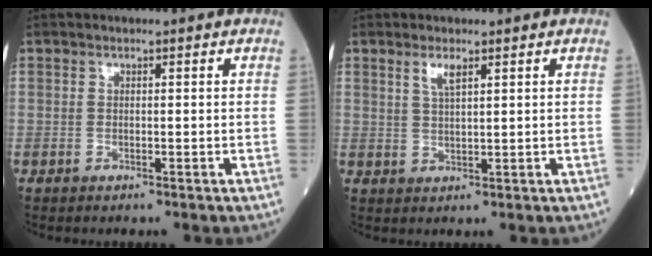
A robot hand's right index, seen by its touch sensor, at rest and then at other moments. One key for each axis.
{"total": 2.7, "fx": 1.6, "fy": 0.4, "fz": 2.1, "tx": -0.045, "ty": 0.000, "tz": 0.032}